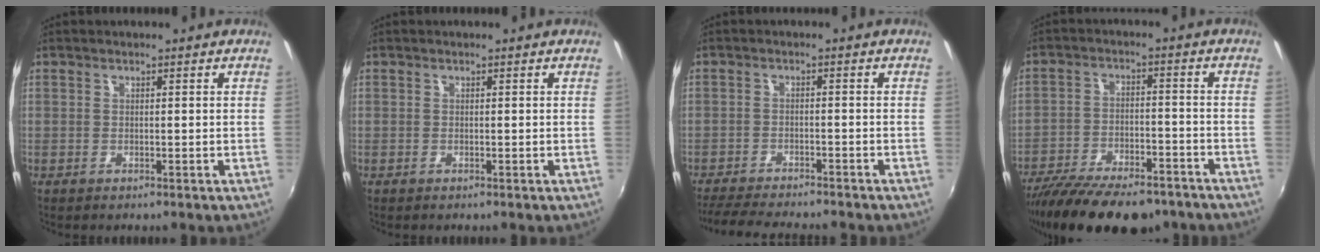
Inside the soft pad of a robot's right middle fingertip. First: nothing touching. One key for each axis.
{"total": 0.0}
{"total": 10.5, "fx": -9.5, "fy": 1.4, "fz": 4.2, "tx": -0.105, "ty": -0.020, "tz": -0.153}
{"total": 19.7, "fx": -15.7, "fy": 6.5, "fz": 9.9, "tx": -0.198, "ty": -0.035, "tz": -0.237}